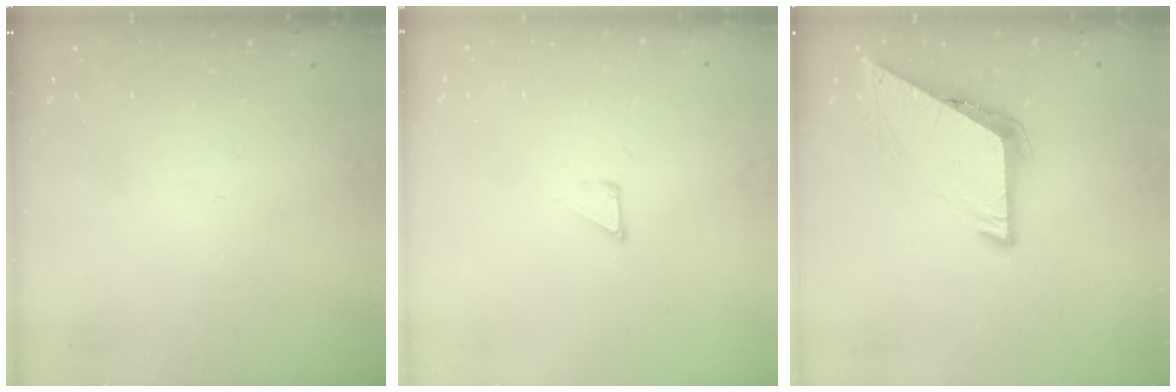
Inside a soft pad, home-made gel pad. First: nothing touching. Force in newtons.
{"total": 1.2, "press": 1.2, "slide": 0.0}
{"total": 6.8, "press": 6.8, "slide": 0.4}